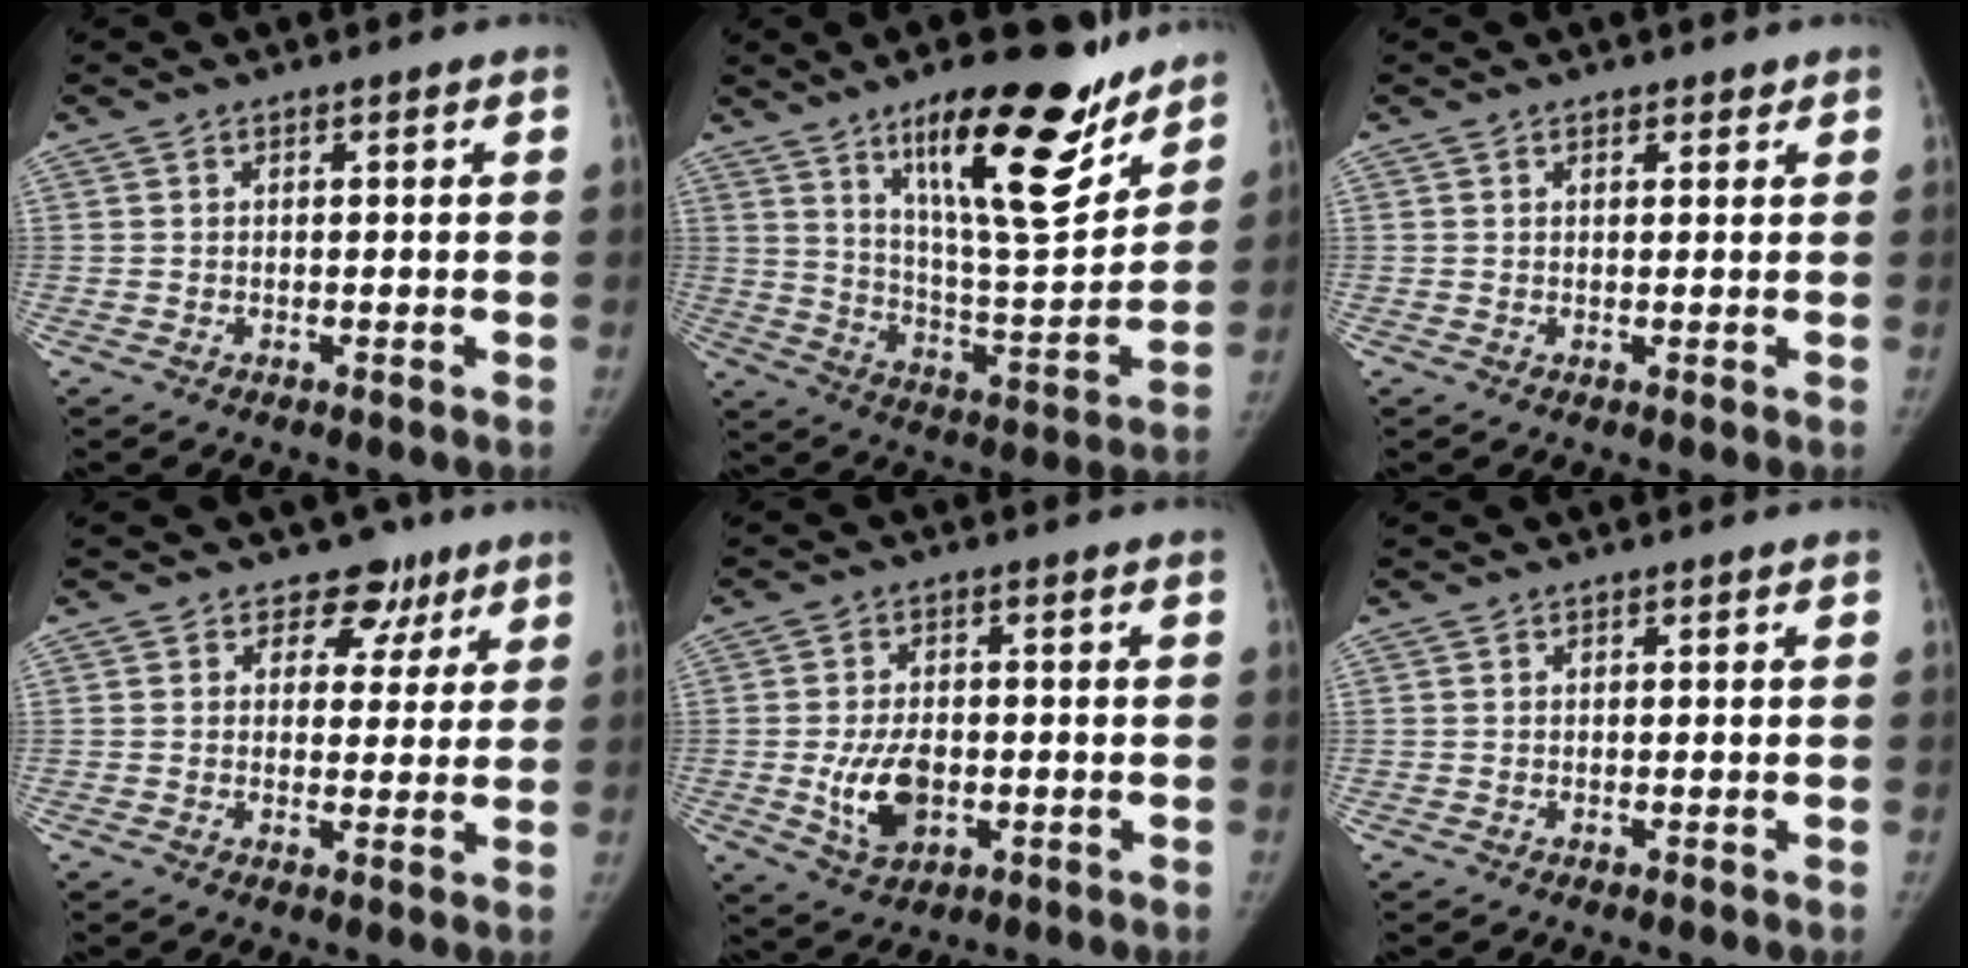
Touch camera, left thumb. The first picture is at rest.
{"total": 23.2, "force": [15.0, 6.2, 16.6], "torque": [-0.216, -0.087, 0.244]}
{"total": 1.4, "force": [1.0, 0.7, 0.6], "torque": [-0.002, -0.006, 0.011]}
{"total": 5.8, "force": [3.6, 4.4, 1.2], "torque": [0.026, -0.011, 0.046]}
{"total": 8.0, "force": [-1.4, 4.8, 6.2], "torque": [-0.106, -0.001, -0.018]}
{"total": 0.0}